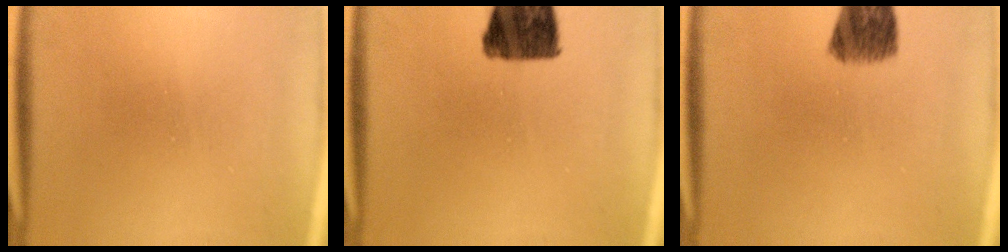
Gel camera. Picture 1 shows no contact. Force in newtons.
{"total": 11.2}
{"total": 7.5}